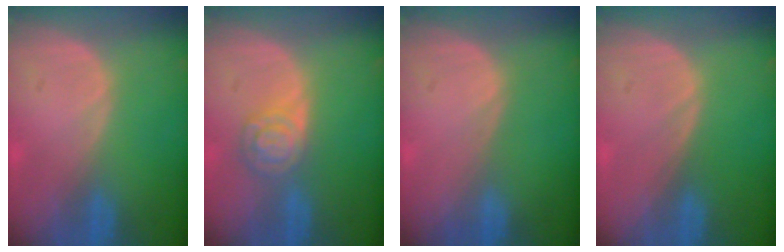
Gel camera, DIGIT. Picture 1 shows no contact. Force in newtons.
{"total": 5.3, "press": 4.7, "slide": 2.6}
{"total": 0.0}
{"total": 0.0}